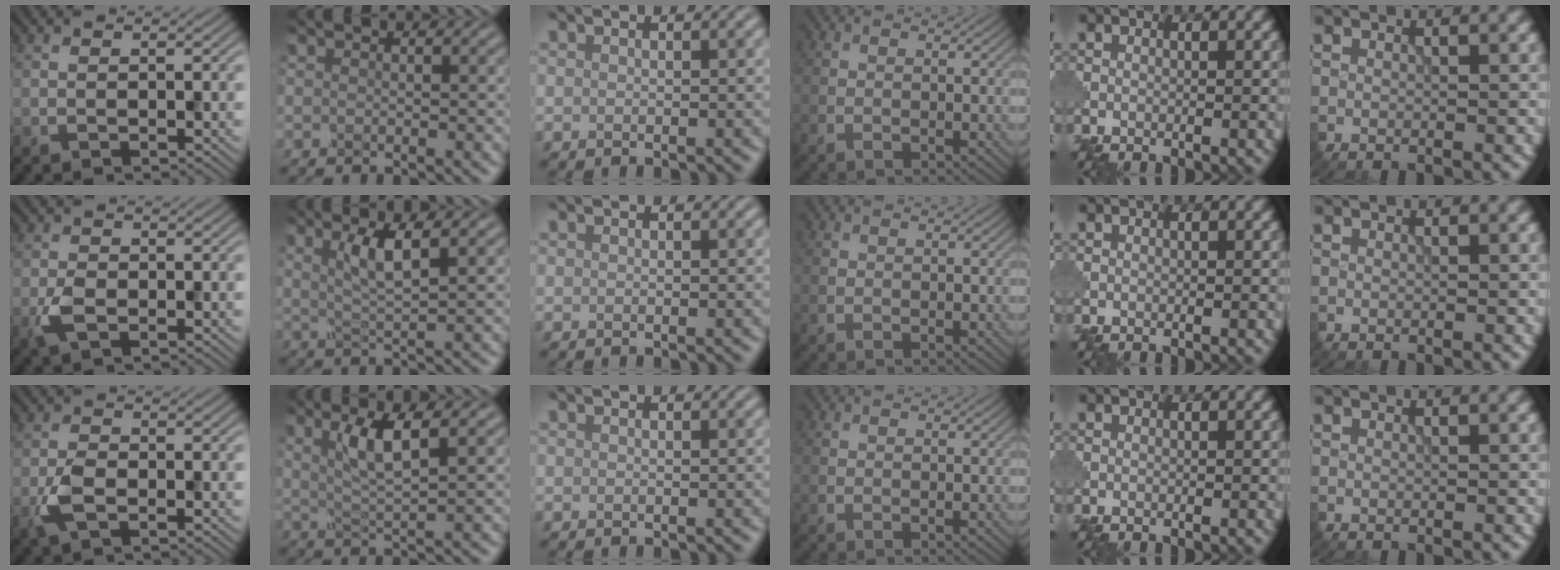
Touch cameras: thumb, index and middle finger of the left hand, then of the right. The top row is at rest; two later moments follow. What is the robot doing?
{"motion": "squeeze", "object": "clothespin"}